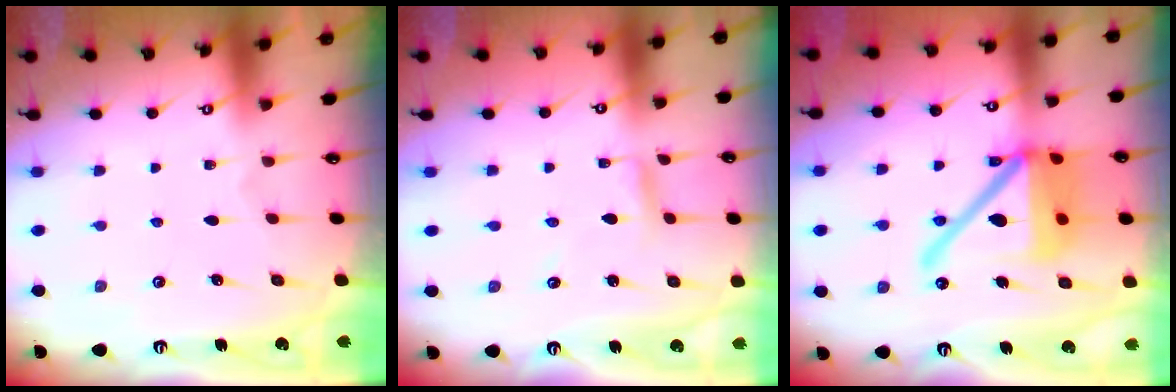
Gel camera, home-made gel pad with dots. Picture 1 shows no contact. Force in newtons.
{"total": 2.9, "press": 2.9, "slide": 0.1}
{"total": 20.5, "press": 20.4, "slide": 2.5}